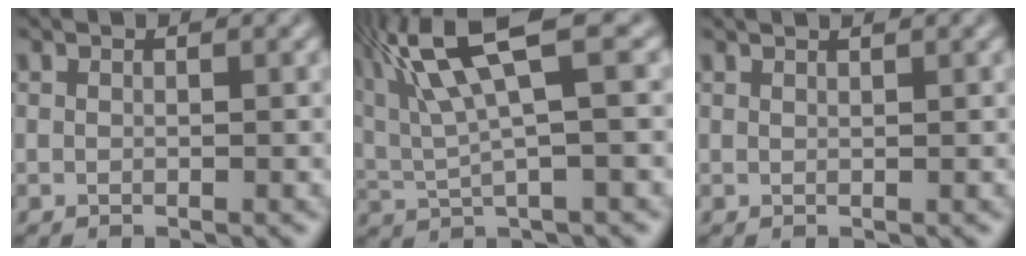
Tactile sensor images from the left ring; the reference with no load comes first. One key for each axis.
{"total": 8.4, "fx": 3.8, "fy": 2.0, "fz": 7.2, "tx": -0.165, "ty": 0.023, "tz": 0.084}
{"total": 1.3, "fx": 1.0, "fy": 0.4, "fz": 0.6, "tx": -0.001, "ty": 0.017, "tz": -0.001}